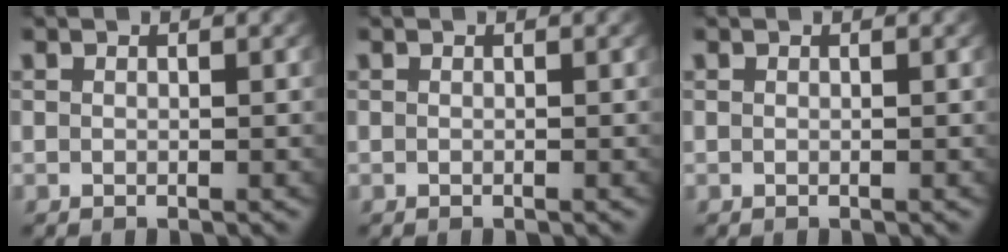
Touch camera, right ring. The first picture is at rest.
{"total": 0.0}
{"total": 0.0}